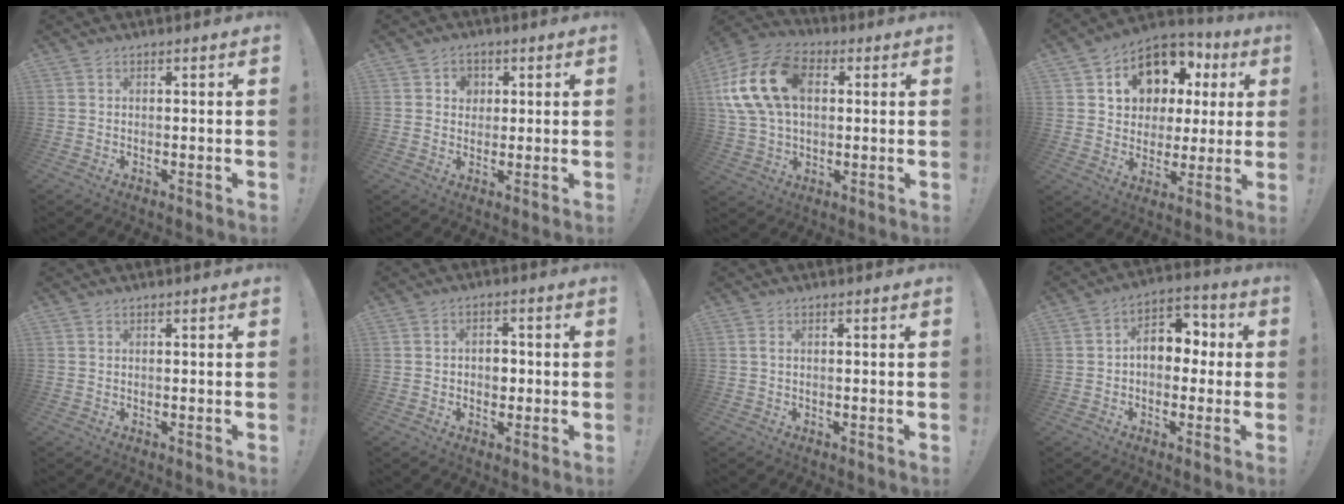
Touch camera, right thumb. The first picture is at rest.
{"total": 4.7, "force": [1.4, 4.2, 1.6], "torque": [-0.018, -0.002, 0.023]}
{"total": 19.9, "force": [4.2, 13.7, 13.9], "torque": [-0.264, 0.008, 0.079]}
{"total": 13.6, "force": [6.2, 10.4, 6.3], "torque": [-0.093, -0.038, 0.126]}
{"total": 0.0}
{"total": 3.7, "force": [-0.2, 3.2, 1.7], "torque": [-0.024, 0.001, -0.006]}
{"total": 1.1, "force": [-0.1, -0.1, 1.0], "torque": [-0.020, 0.000, -0.002]}
{"total": 9.9, "force": [0.8, 7.2, 6.8], "torque": [-0.089, 0.011, 0.018]}